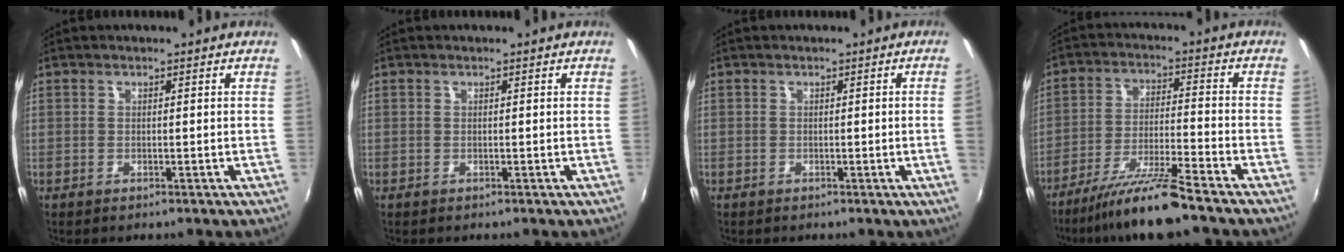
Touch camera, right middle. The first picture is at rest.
{"total": 0.0}
{"total": 1.9, "force": [0.0, -1.2, 1.5], "torque": [-0.014, -0.012, 0.003]}
{"total": 10.9, "force": [-9.1, -0.7, 5.9], "torque": [-0.126, -0.005, -0.162]}